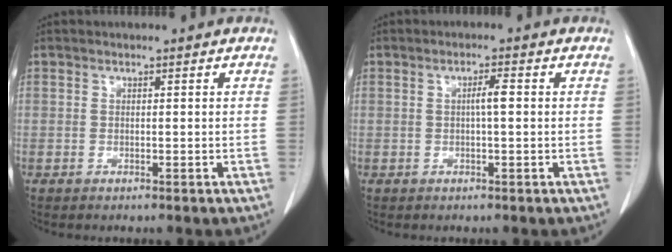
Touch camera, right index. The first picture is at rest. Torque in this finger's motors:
{"motor_torque": [0.44, -0.11, 0.19, 0.05]}